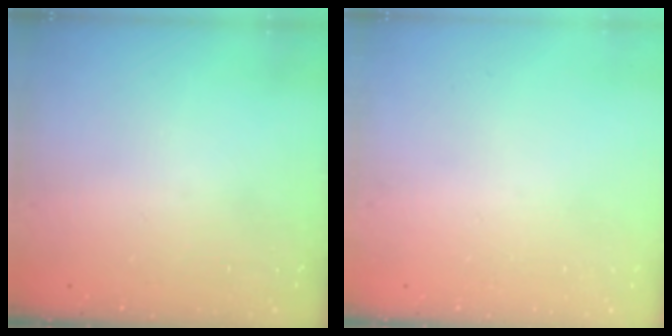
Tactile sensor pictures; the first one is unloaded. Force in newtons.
{"total": 0.0}